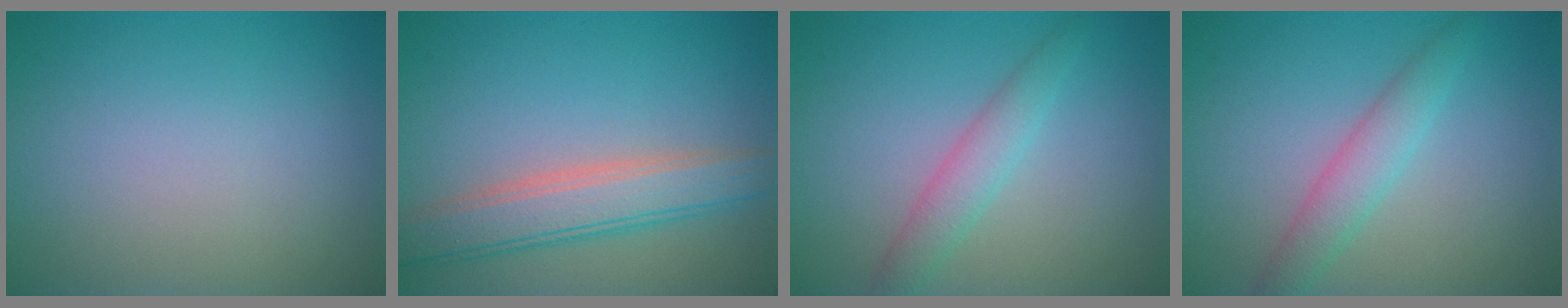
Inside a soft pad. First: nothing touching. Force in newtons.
{"total": 4.9, "press": 4.9, "slide": 0.4}
{"total": 2.6, "press": 2.6, "slide": 0.0}
{"total": 2.9, "press": 2.9, "slide": 0.1}